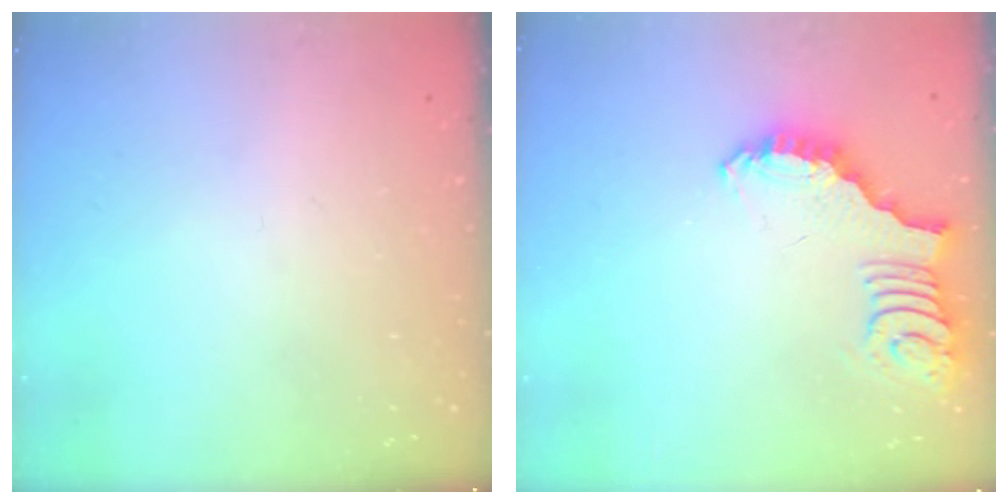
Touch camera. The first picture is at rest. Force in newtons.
{"total": 2.6, "press": 2.6, "slide": 0.5}